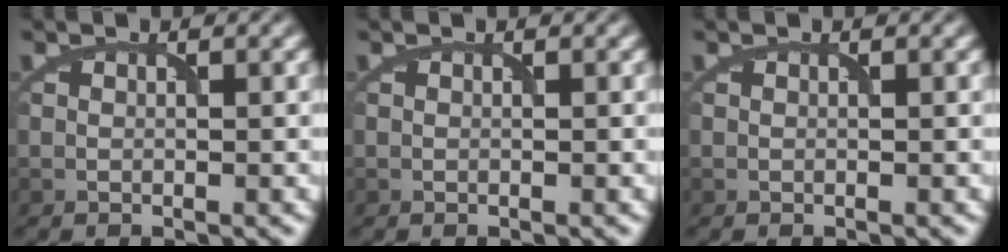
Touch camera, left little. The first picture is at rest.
{"total": 0.0}
{"total": 0.0}